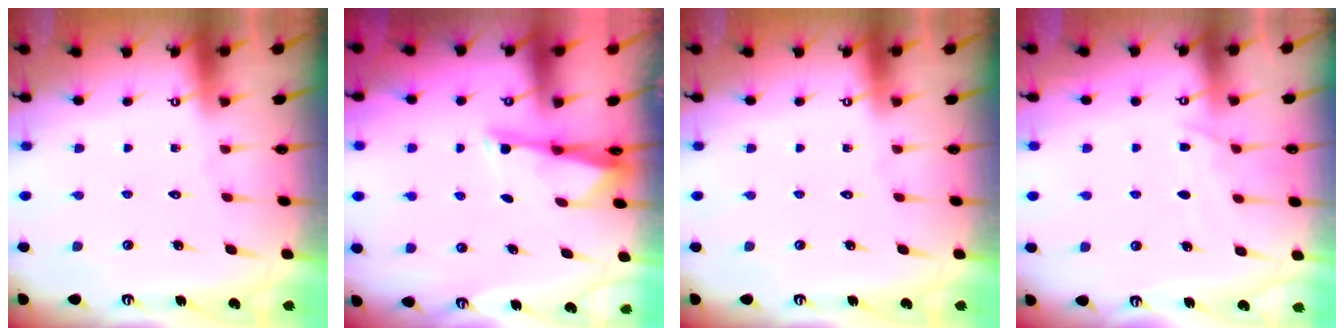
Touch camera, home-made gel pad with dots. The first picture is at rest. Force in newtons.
{"total": 2.9, "press": 2.9, "slide": 0.6}
{"total": 0.0}
{"total": 6.6, "press": 6.6, "slide": 0.4}